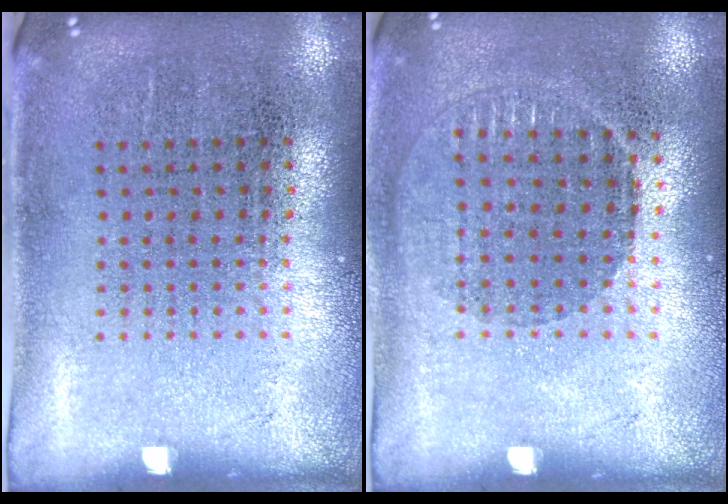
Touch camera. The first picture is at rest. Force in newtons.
{"total": 0.9, "press": 0.8, "slide": 0.3}